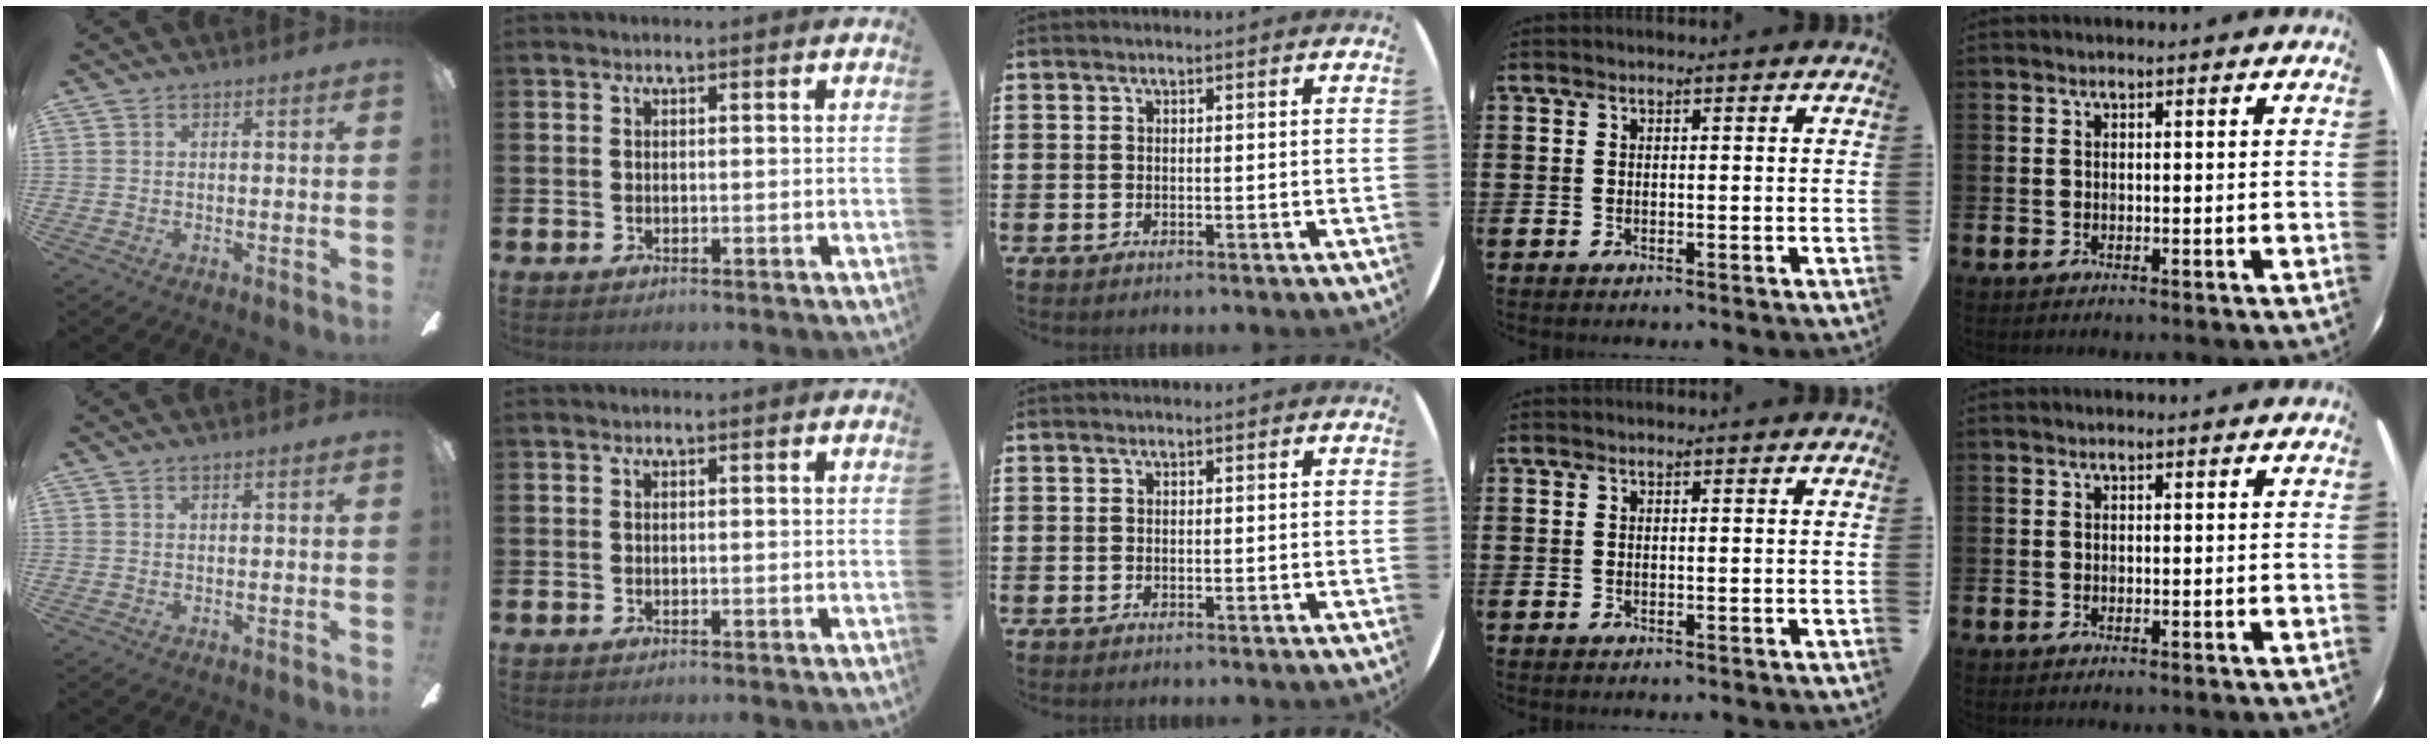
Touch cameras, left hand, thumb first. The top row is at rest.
{}